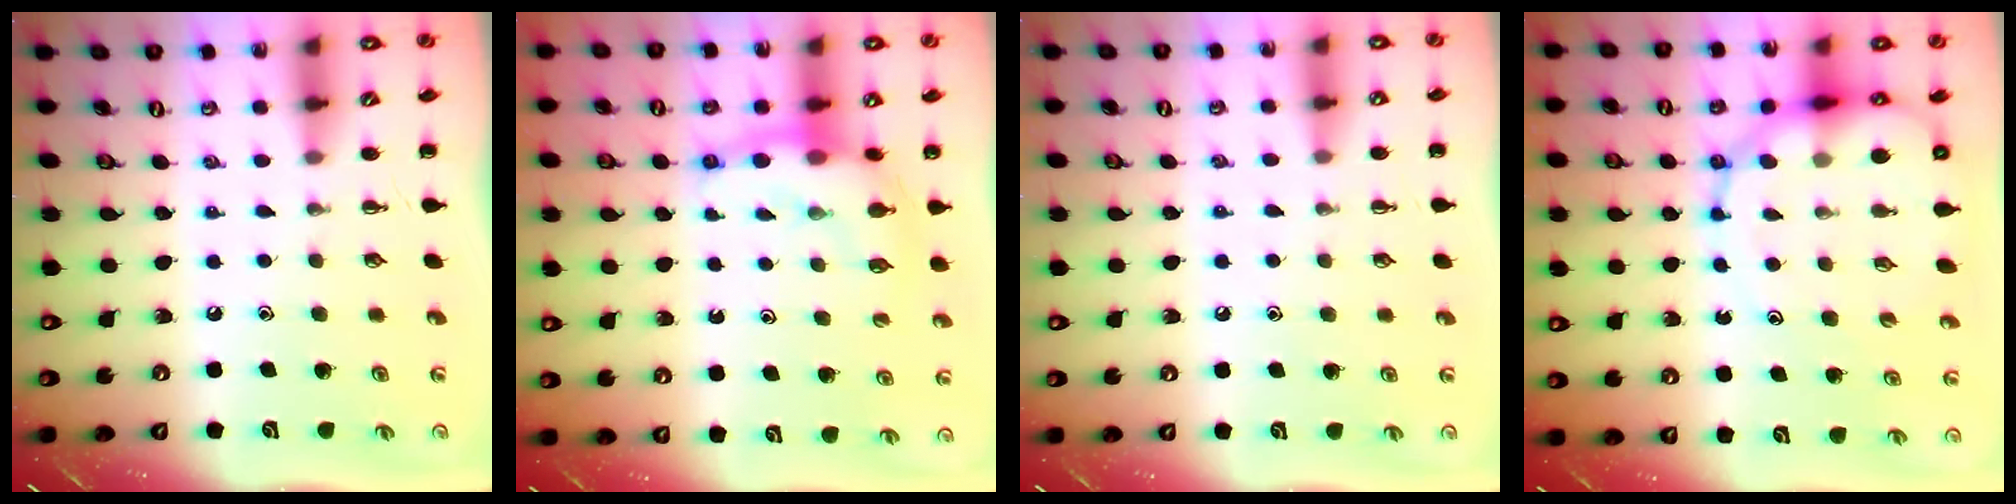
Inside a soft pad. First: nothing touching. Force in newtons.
{"total": 10.6, "press": 10.4, "slide": 2.3}
{"total": 5.6, "press": 5.3, "slide": 1.8}
{"total": 14.6, "press": 14.1, "slide": 3.7}